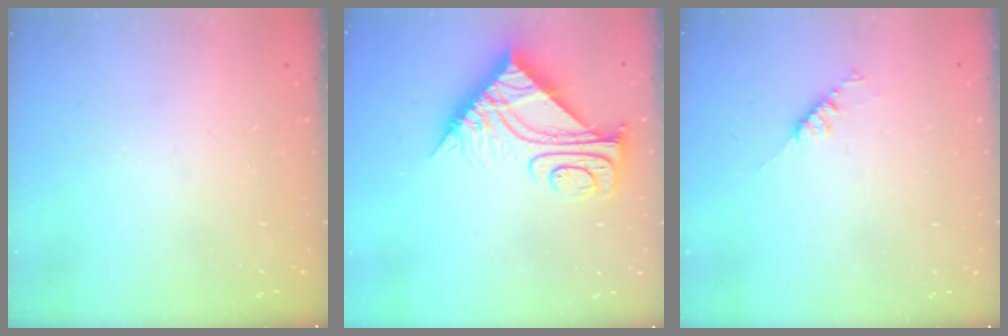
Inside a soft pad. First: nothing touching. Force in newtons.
{"total": 9.9, "press": 9.9, "slide": 0.9}
{"total": 3.5, "press": 3.4, "slide": 0.6}